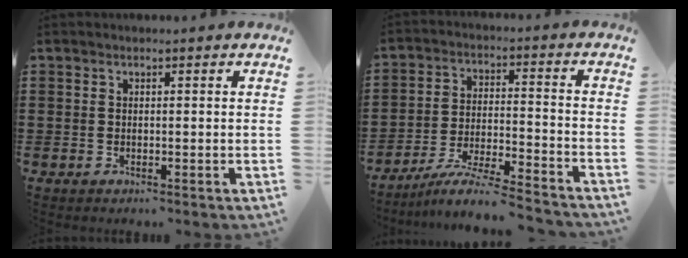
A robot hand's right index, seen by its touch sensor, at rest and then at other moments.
{"total": 7.4, "force": [-6.7, -0.1, 2.9], "torque": [-0.061, -0.007, -0.134]}